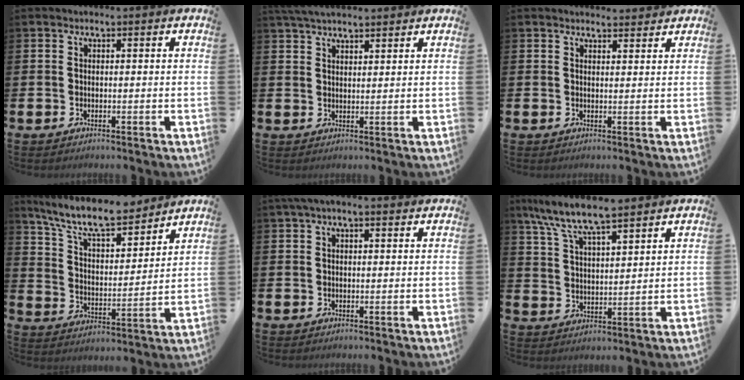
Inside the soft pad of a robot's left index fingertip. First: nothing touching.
{"total": 4.2, "force": [3.8, 0.8, 1.5], "torque": [-0.037, -0.008, 0.071]}
{"total": 2.0, "force": [2.0, 0.2, -0.1], "torque": [0.005, -0.011, 0.036]}
{"total": 10.1, "force": [8.9, 2.4, 4.0], "torque": [-0.113, -0.050, 0.157]}
{"total": 2.0, "force": [1.2, 0.7, 1.5], "torque": [-0.031, 0.008, 0.020]}
{"total": 7.7, "force": [6.9, 1.2, 3.3], "torque": [-0.096, -0.025, 0.123]}